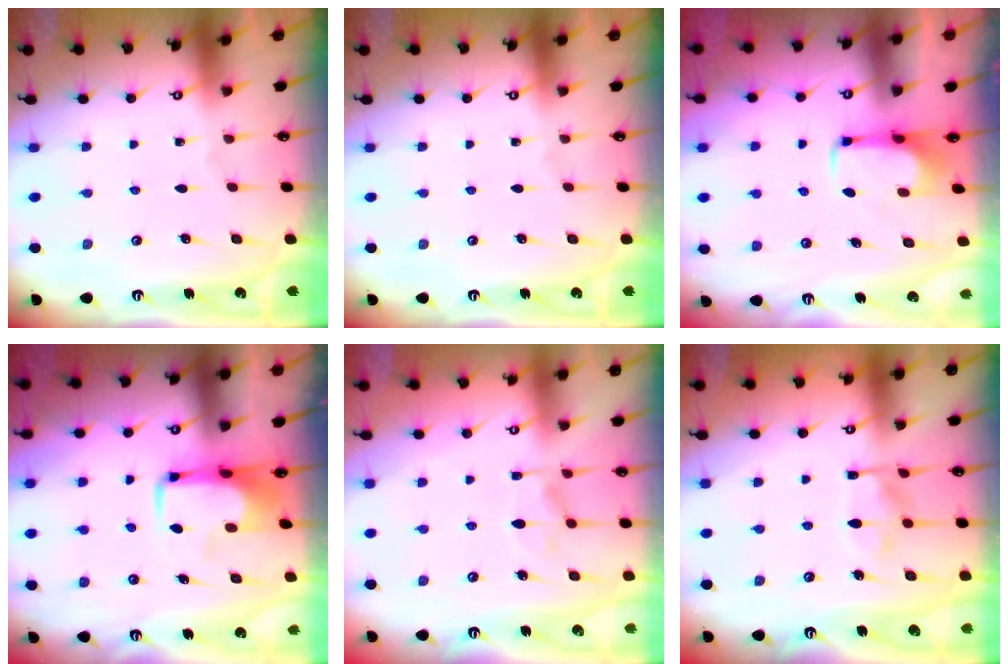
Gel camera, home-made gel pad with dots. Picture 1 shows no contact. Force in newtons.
{"total": 0.0}
{"total": 2.0, "press": 1.9, "slide": 0.3}
{"total": 5.4, "press": 5.3, "slide": 1.3}
{"total": 1.4, "press": 0.3, "slide": 1.3}
{"total": 10.4, "press": 10.3, "slide": 1.0}